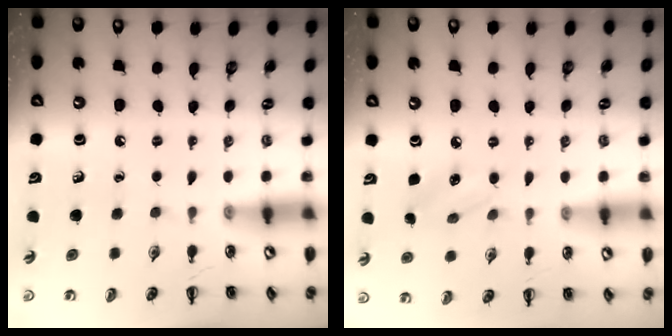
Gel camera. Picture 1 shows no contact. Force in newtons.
{"total": 5.2, "press": 5.1, "slide": 1.3}